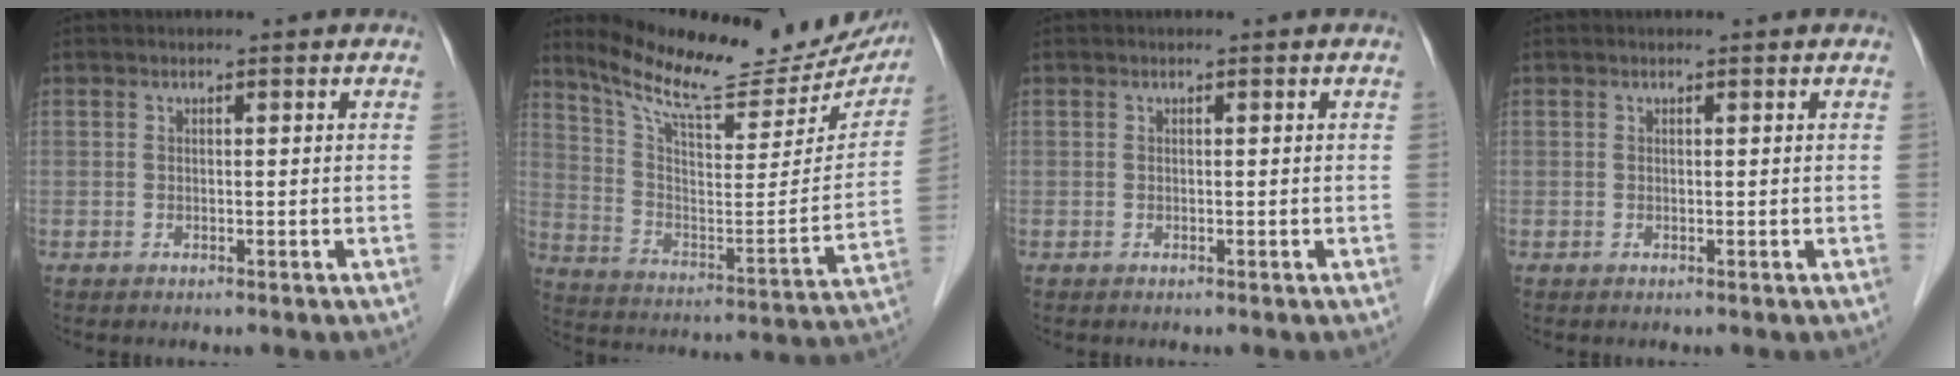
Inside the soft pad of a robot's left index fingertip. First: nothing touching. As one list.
[{"total": 23.7, "force": [21.1, 5.0, 9.7], "torque": [-0.154, -0.051, 0.298]}, {"total": 0.0}, {"total": 0.0}]